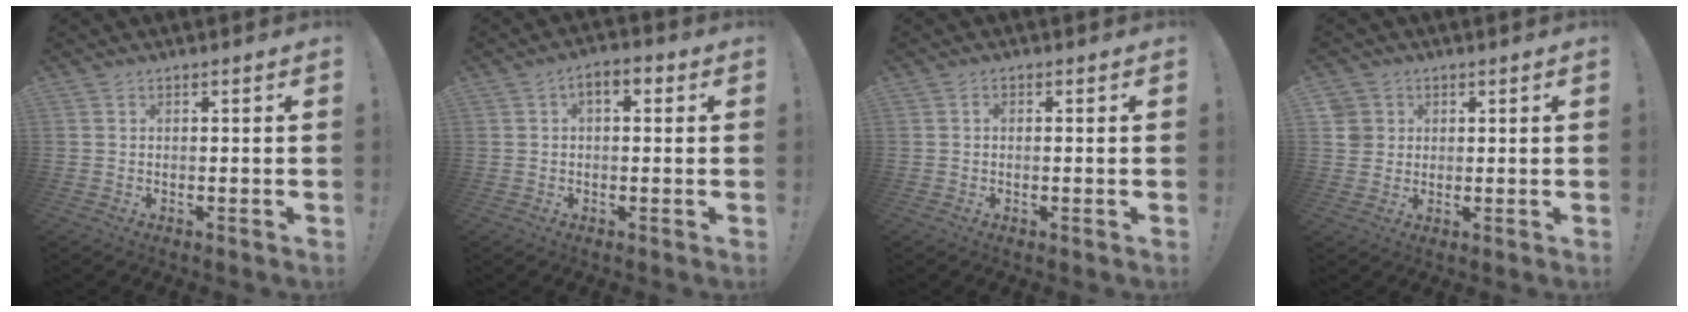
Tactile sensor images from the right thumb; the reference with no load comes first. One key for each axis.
{"total": 4.3, "fx": 0.6, "fy": 2.3, "fz": 3.6, "tx": -0.054, "ty": 0.006, "tz": 0.008}
{"total": 0.9, "fx": -0.3, "fy": 0.4, "fz": 0.7, "tx": -0.017, "ty": 0.005, "tz": -0.005}
{"total": 4.7, "fx": 1.5, "fy": 4.4, "fz": 1.0, "tx": -0.013, "ty": -0.001, "tz": 0.031}